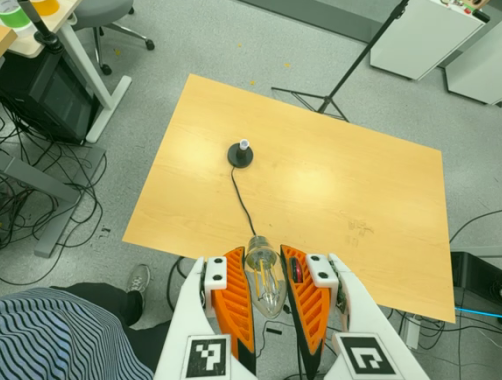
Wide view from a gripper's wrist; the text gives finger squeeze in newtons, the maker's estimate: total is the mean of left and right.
{"total": 22.8, "left": 24.5, "right": 21.0}